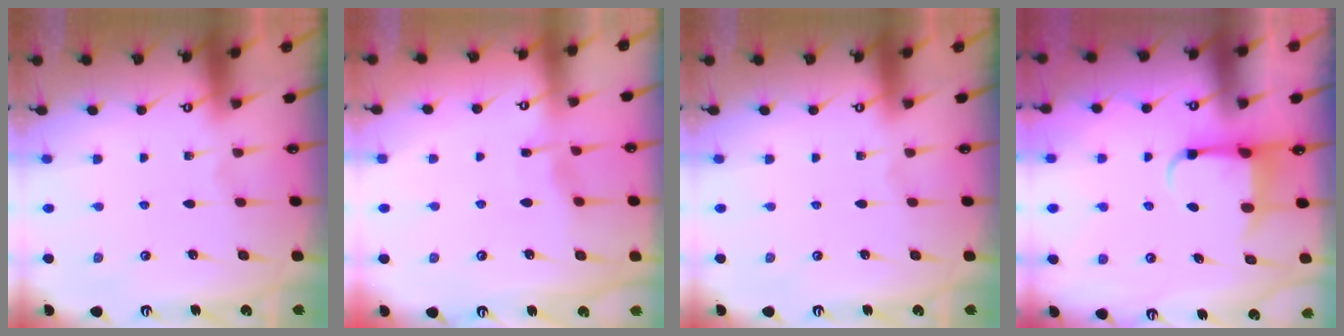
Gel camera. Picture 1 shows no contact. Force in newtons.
{"total": 4.3, "press": 4.2, "slide": 0.3}
{"total": 0.0}
{"total": 4.3, "press": 4.2, "slide": 0.7}